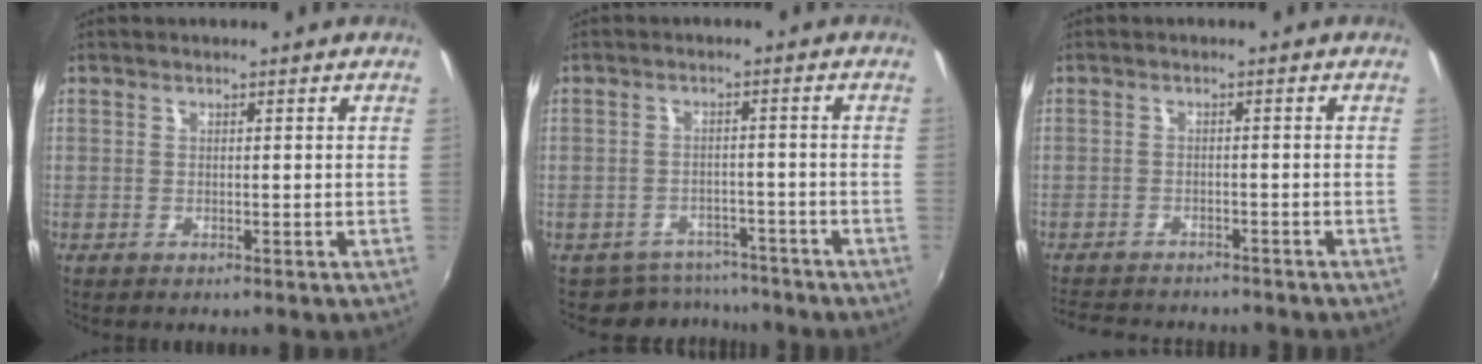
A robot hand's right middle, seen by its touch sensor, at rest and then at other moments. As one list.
[{"total": 6.9, "force": [-6.1, 3.4, 0.3], "torque": [-0.015, 0.010, -0.083]}, {"total": 8.7, "force": [-7.8, 2.6, 2.8], "torque": [-0.073, -0.012, -0.119]}]